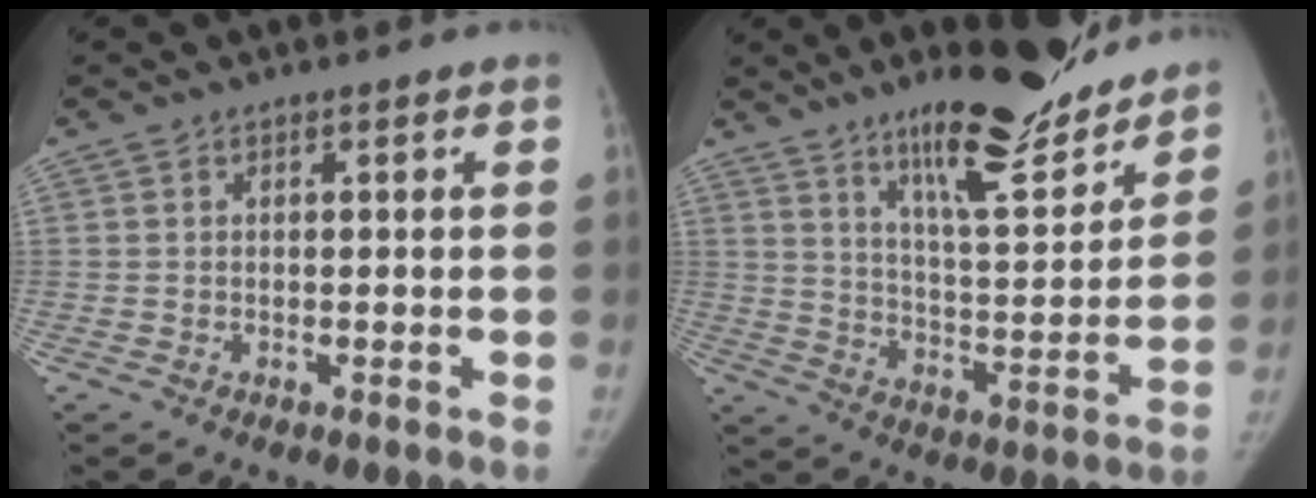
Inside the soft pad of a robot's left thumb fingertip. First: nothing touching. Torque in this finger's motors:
{"motor_torque": [1.00, -0.70, 1.40, -1.38, 0.35]}